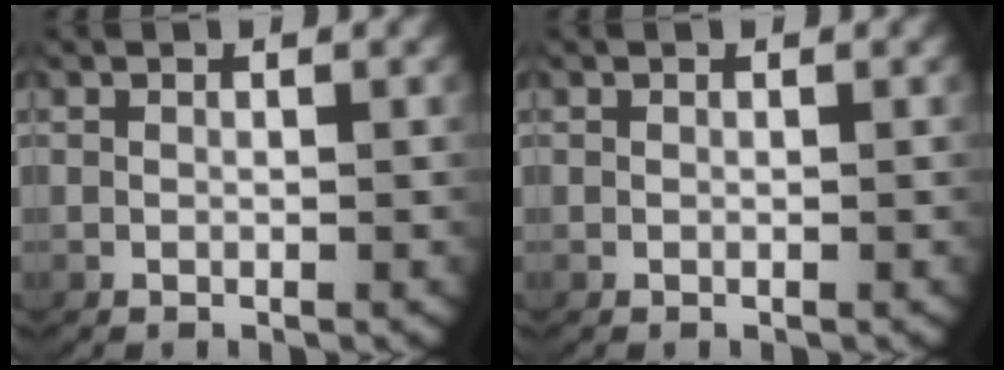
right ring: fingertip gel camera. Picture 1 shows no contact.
{"total": 0.0}